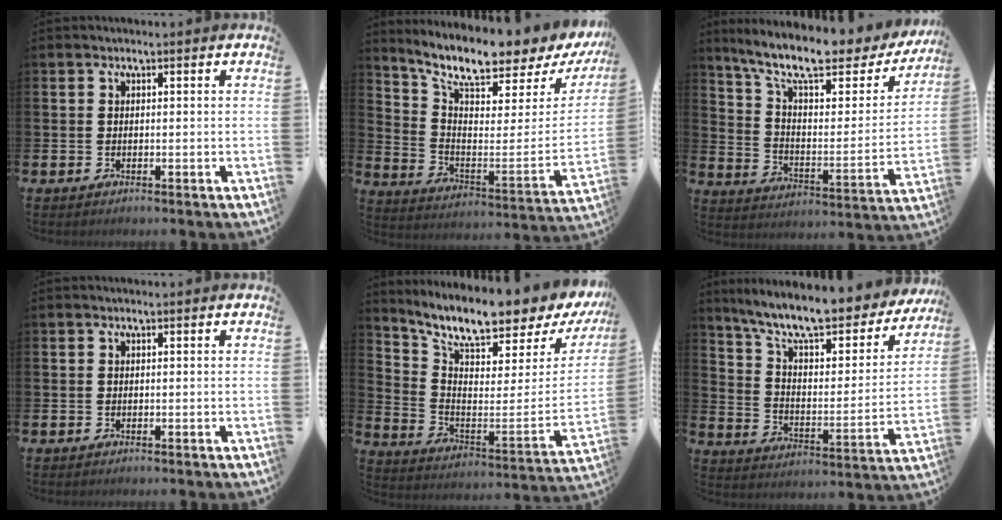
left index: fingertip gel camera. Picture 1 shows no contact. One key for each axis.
{"total": 8.7, "fx": 7.5, "fy": 1.4, "fz": 4.1, "tx": -0.105, "ty": -0.070, "tz": 0.123}
{"total": 11.7, "fx": 9.4, "fy": 3.1, "fz": 6.1, "tx": -0.145, "ty": -0.058, "tz": 0.159}
{"total": 0.0}
{"total": 8.6, "fx": 7.5, "fy": 1.2, "fz": 4.0, "tx": -0.105, "ty": -0.071, "tz": 0.121}
{"total": 10.5, "fx": 9.1, "fy": 2.5, "fz": 4.6, "tx": -0.117, "ty": -0.065, "tz": 0.153}